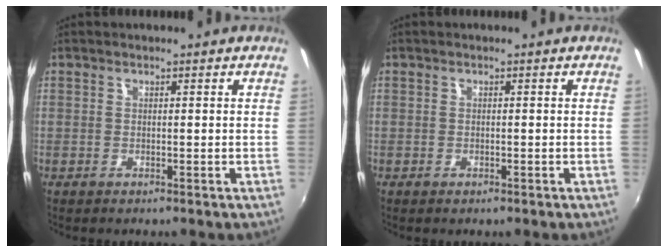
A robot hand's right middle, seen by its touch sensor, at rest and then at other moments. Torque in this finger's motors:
{"motor_torque": [-0.25, -0.12, -0.02, -0.01]}